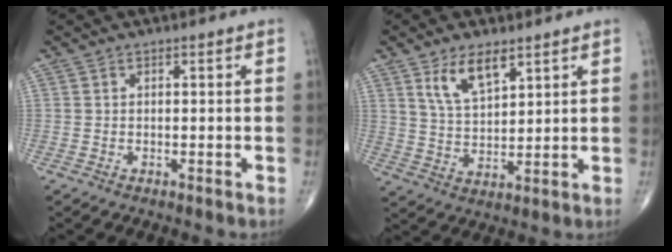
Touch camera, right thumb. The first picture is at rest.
{"total": 8.0, "force": [4.8, 3.4, 5.4], "torque": [-0.089, -0.028, 0.096]}